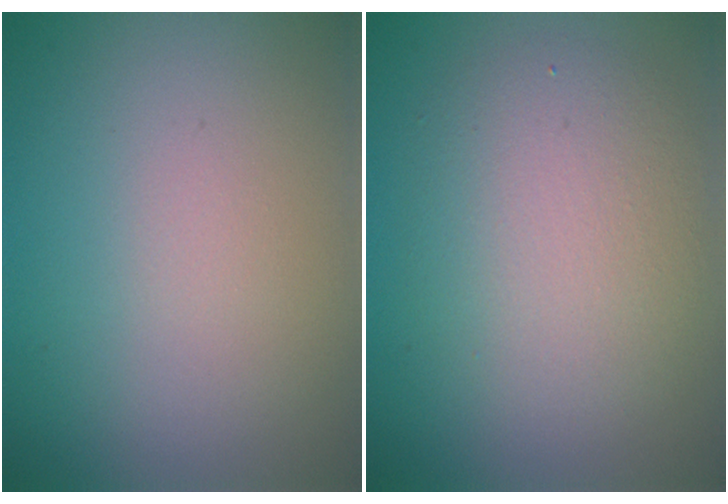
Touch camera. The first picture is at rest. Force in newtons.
{"total": 4.5, "press": 4.4, "slide": 0.4}